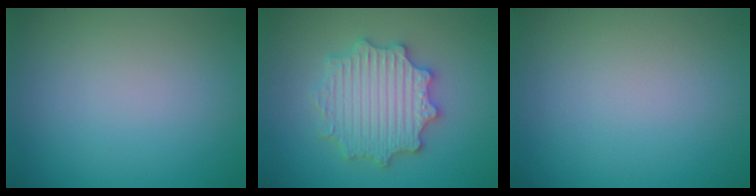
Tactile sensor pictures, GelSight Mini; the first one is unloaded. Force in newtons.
{"total": 5.6, "press": 5.6, "slide": 1.0}
{"total": 0.0}